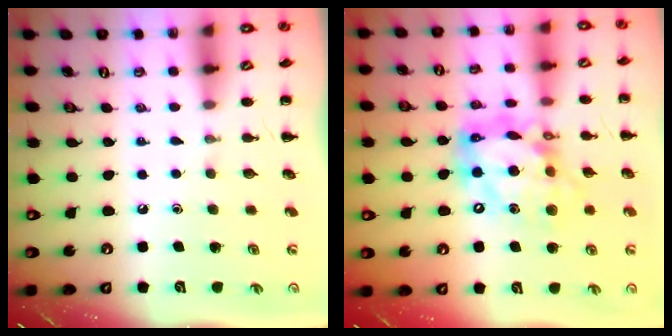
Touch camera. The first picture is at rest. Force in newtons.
{"total": 16.2, "press": 15.6, "slide": 4.2}